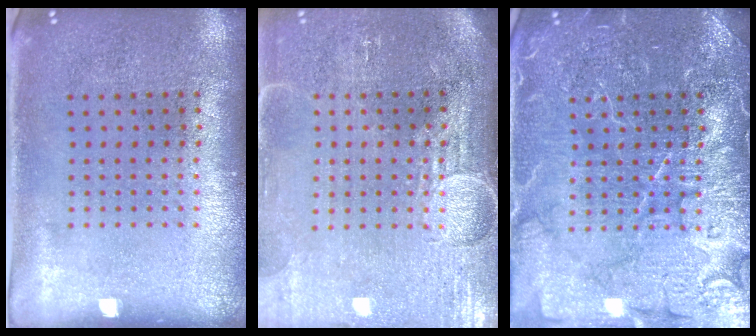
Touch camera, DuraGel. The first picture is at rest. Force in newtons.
{"total": 3.8, "press": 3.4, "slide": 1.6}
{"total": 7.1, "press": 7.0, "slide": 1.0}